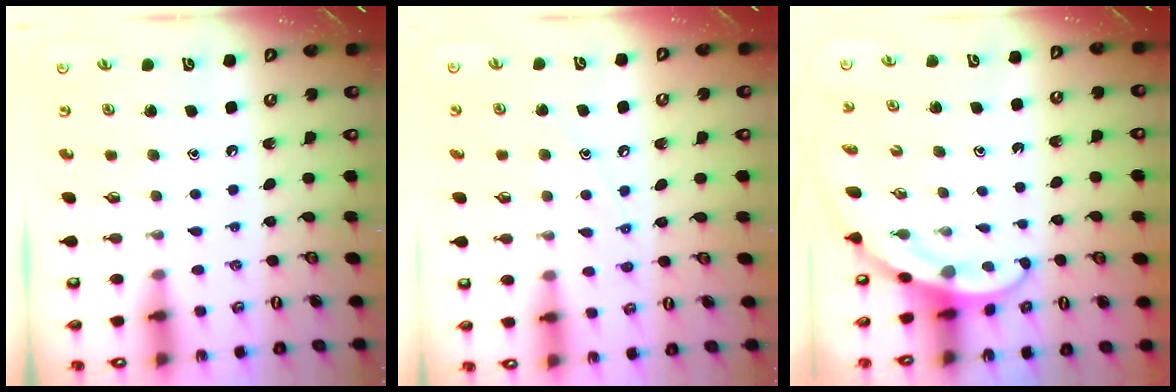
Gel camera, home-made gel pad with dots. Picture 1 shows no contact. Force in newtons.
{"total": 6.2, "press": 6.2, "slide": 0.7}
{"total": 3.2, "press": 3.2, "slide": 0.2}